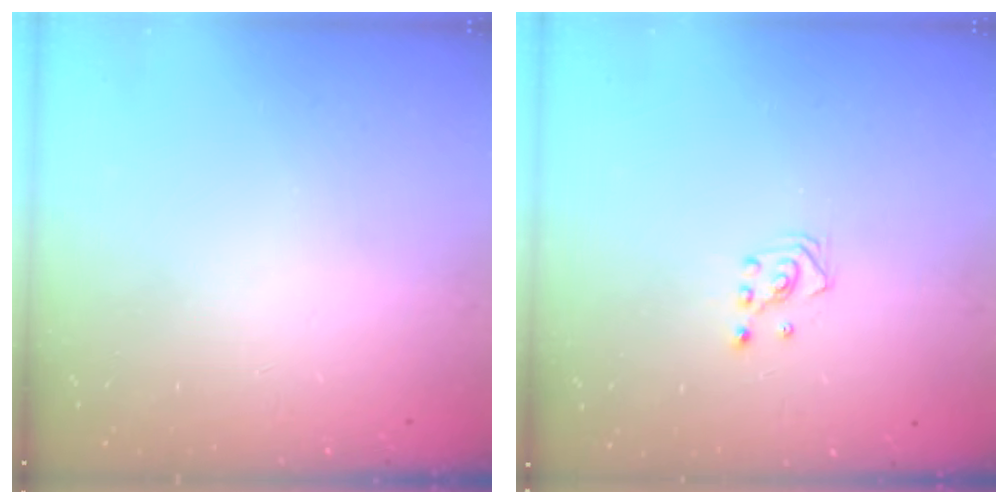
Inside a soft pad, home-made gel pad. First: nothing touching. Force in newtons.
{"total": 2.8, "press": 2.8, "slide": 0.3}